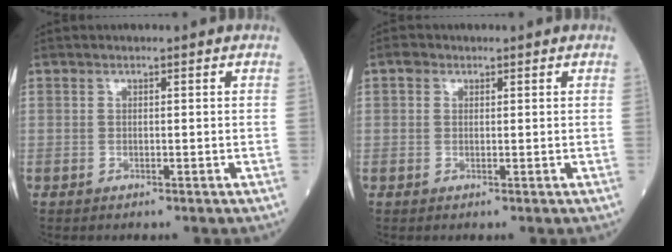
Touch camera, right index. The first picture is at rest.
{"total": 1.2, "force": [0.6, 1.0, 0.4], "torque": [-0.005, 0.007, 0.006]}